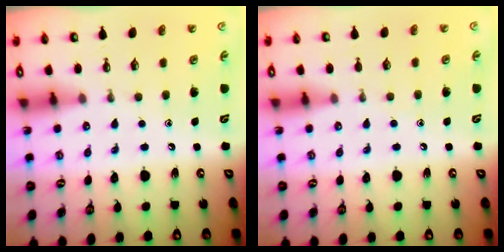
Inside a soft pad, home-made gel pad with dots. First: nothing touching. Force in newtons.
{"total": 4.5, "press": 4.4, "slide": 0.6}